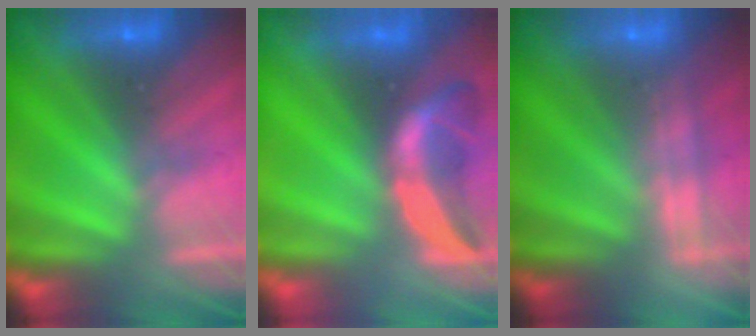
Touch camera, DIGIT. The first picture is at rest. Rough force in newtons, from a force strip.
{"total": 1.7}
{"total": 2.3}